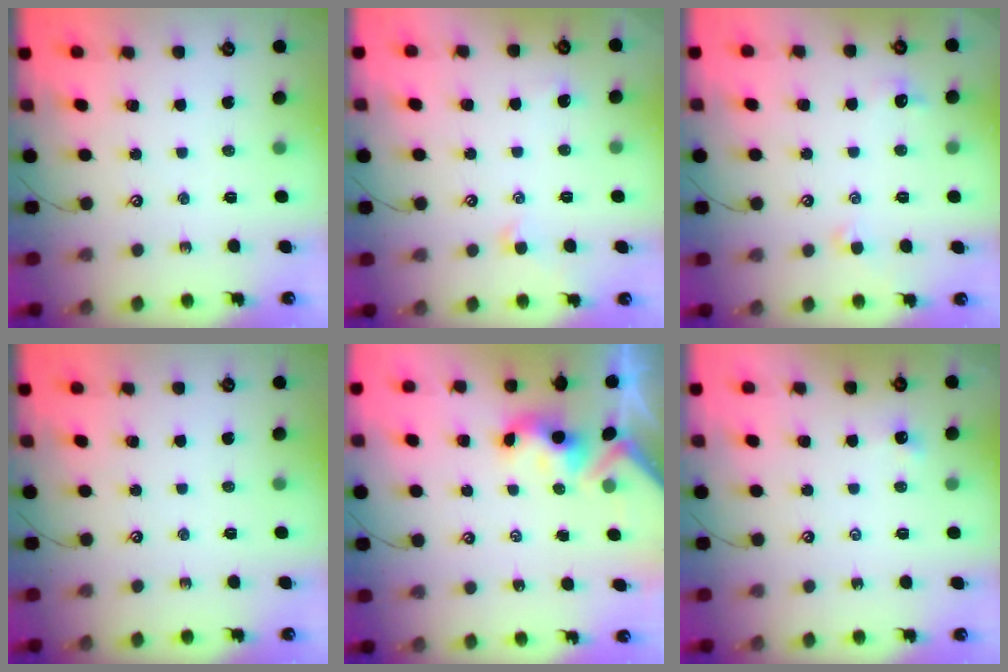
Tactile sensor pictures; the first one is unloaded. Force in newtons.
{"total": 0.9, "press": 0.7, "slide": 0.6}
{"total": 1.0, "press": 0.8, "slide": 0.7}
{"total": 0.0}
{"total": 3.2, "press": 3.2, "slide": 0.3}
{"total": 3.5, "press": 3.4, "slide": 0.4}